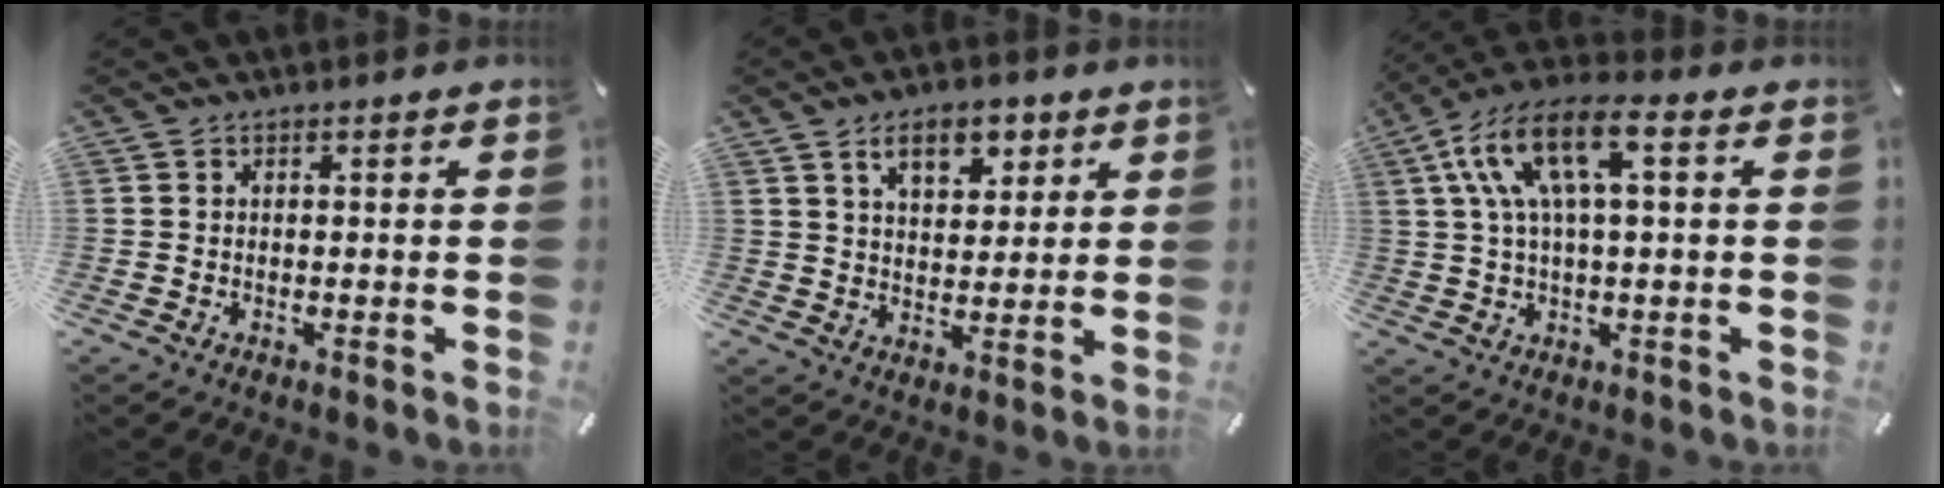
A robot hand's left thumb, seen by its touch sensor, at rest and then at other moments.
{"total": 8.5, "force": [4.7, 5.1, 4.9], "torque": [-0.071, -0.007, 0.080]}
{"total": 12.8, "force": [3.6, 4.7, 11.4], "torque": [-0.238, -0.002, 0.064]}